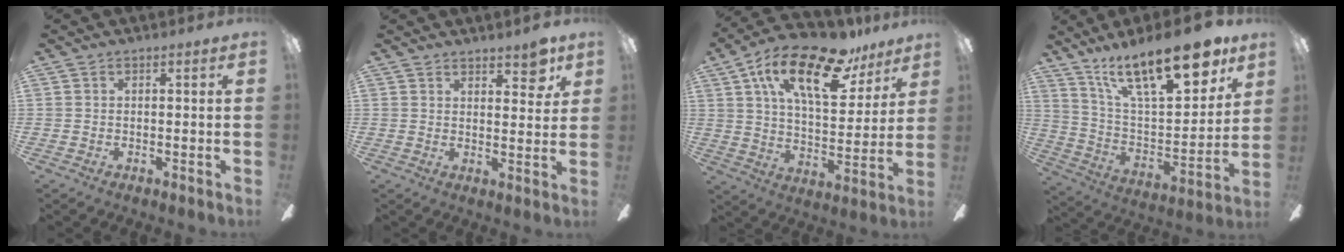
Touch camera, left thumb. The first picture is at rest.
{"total": 5.2, "force": [4.2, 1.7, 2.5], "torque": [-0.018, -0.026, 0.068]}
{"total": 21.9, "force": [12.8, 9.2, 15.1], "torque": [-0.248, -0.058, 0.214]}
{"total": 24.1, "force": [16.0, 8.7, 15.8], "torque": [-0.246, -0.091, 0.269]}